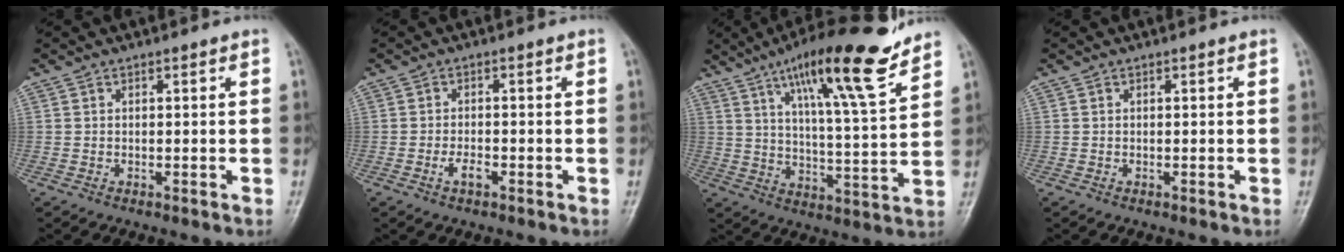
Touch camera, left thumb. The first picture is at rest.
{"total": 2.4, "force": [-1.2, 1.1, 1.8], "torque": [-0.034, 0.007, -0.021]}
{"total": 17.9, "force": [12.0, 2.6, 13.0], "torque": [-0.192, -0.060, 0.192]}
{"total": 0.0}